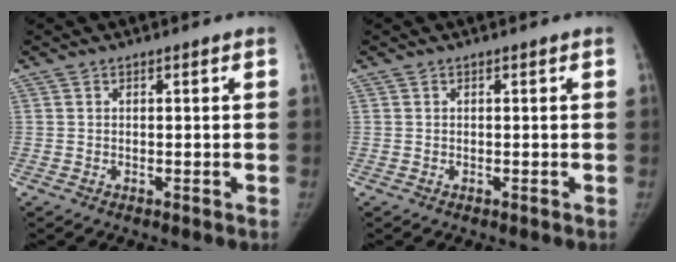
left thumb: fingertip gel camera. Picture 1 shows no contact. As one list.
[{"total": 0.0}]